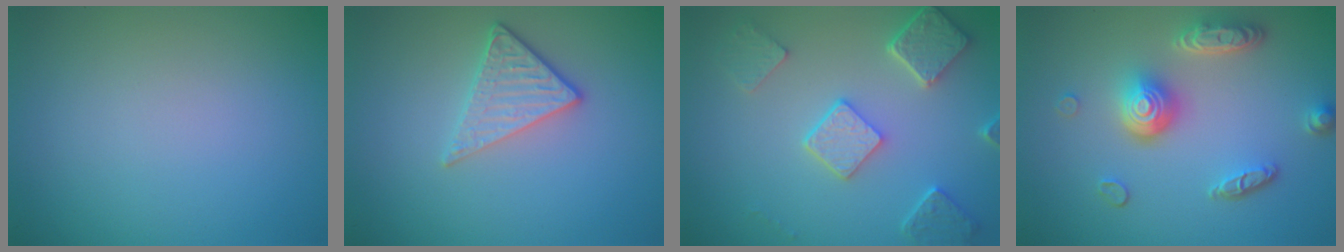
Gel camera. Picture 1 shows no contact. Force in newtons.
{"total": 3.0, "press": 2.6, "slide": 1.6}
{"total": 4.9, "press": 3.9, "slide": 3.0}
{"total": 5.2, "press": 3.8, "slide": 3.5}